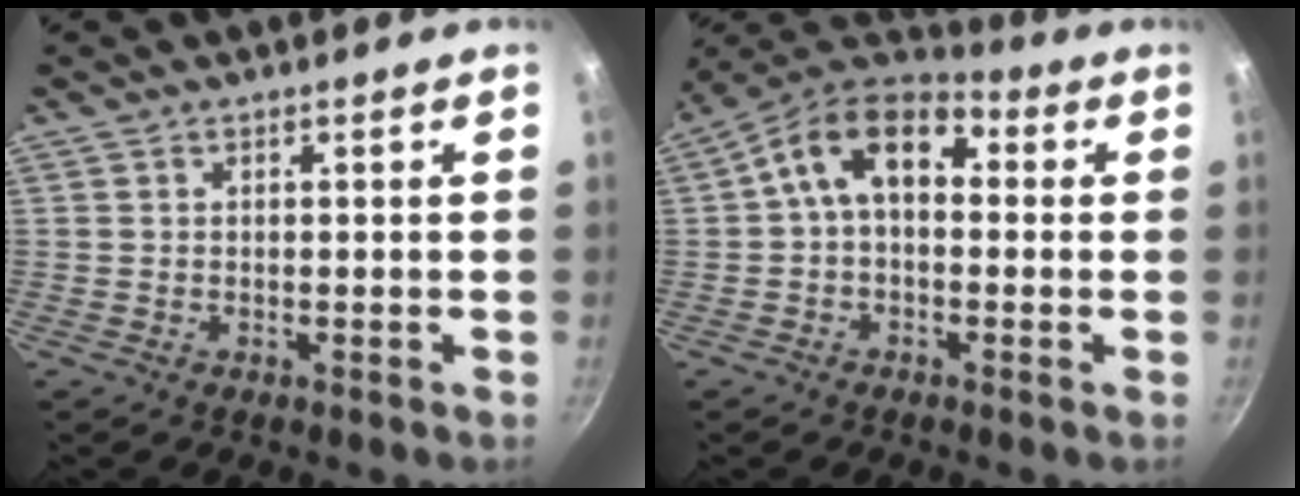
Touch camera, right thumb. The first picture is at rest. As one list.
[{"total": 12.0, "force": [1.5, 7.8, 9.0], "torque": [-0.132, 0.034, 0.001]}]